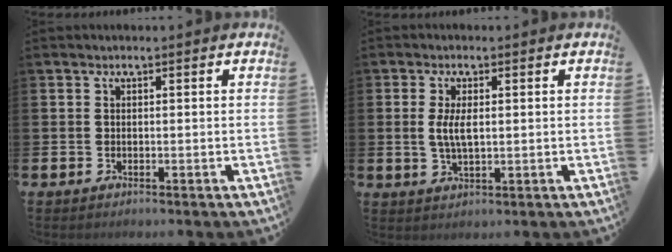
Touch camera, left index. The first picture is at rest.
{"total": 3.6, "force": [0.6, 1.4, 3.3], "torque": [-0.066, 0.006, 0.008]}